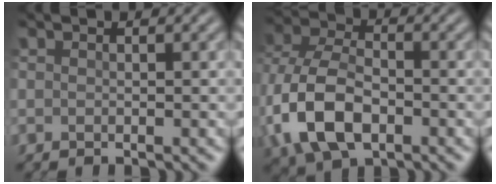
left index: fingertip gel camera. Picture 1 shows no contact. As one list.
[{"total": 10.2, "force": [-3.4, 6.2, 7.3], "torque": [-0.179, -0.007, -0.081]}]